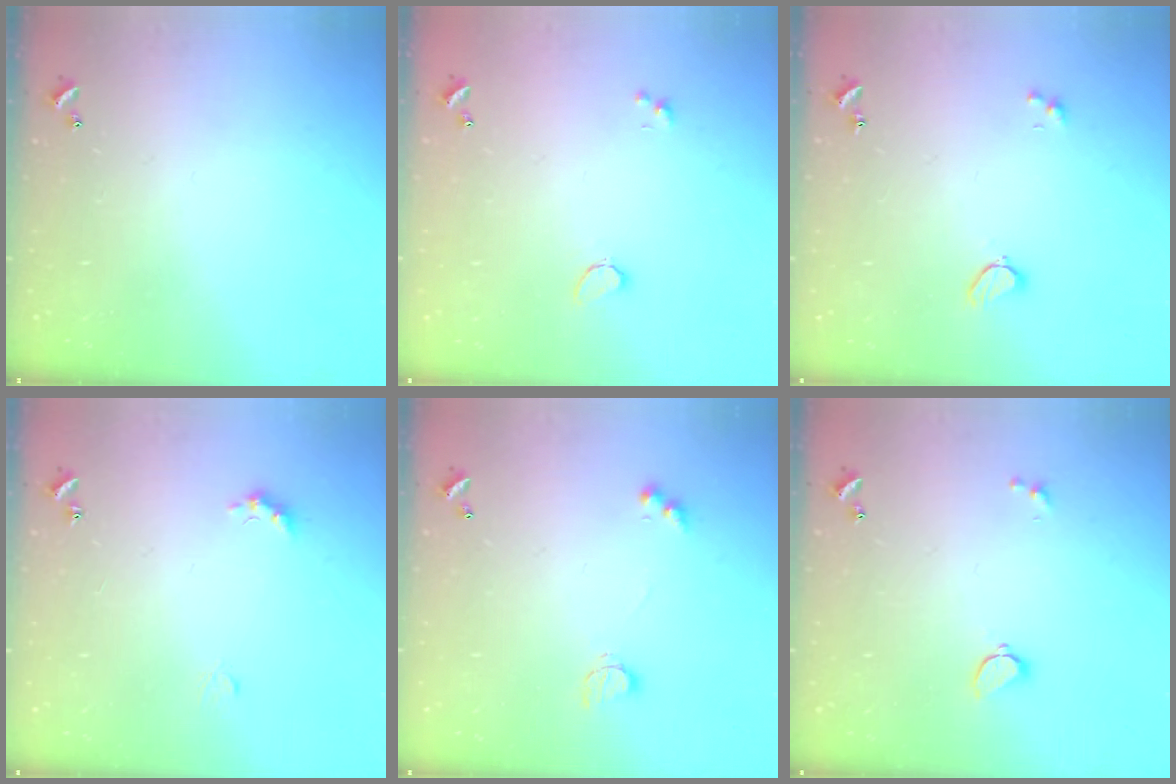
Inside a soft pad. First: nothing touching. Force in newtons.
{"total": 0.6, "press": 0.4, "slide": 0.5}
{"total": 1.9, "press": 1.9, "slide": 0.6}
{"total": 2.8, "press": 2.7, "slide": 0.6}
{"total": 4.1, "press": 4.0, "slide": 0.7}
{"total": 1.7, "press": 1.6, "slide": 0.5}